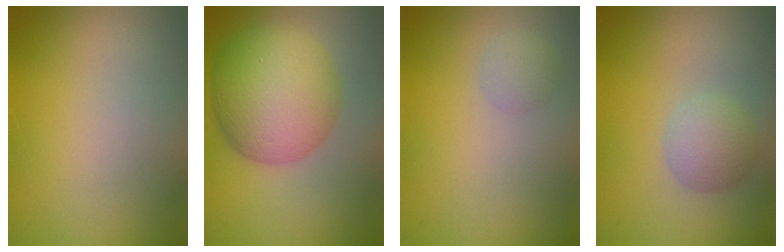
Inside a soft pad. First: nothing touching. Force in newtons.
{"total": 10.5, "press": 10.5, "slide": 0.2}
{"total": 1.4, "press": 1.4, "slide": 0.1}
{"total": 2.7, "press": 2.7, "slide": 0.2}